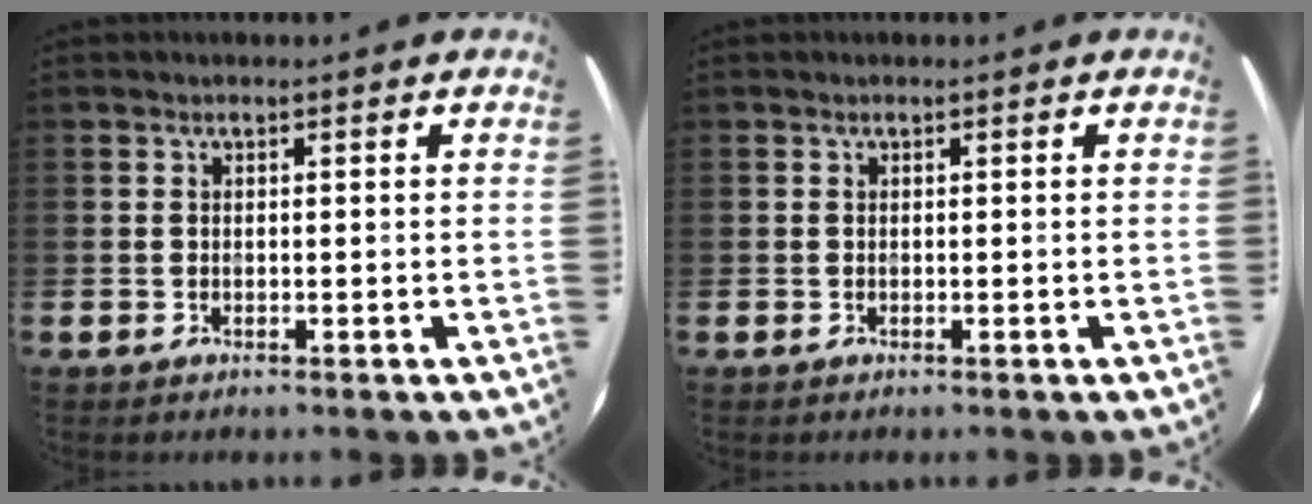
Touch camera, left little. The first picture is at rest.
{"total": 0.0}